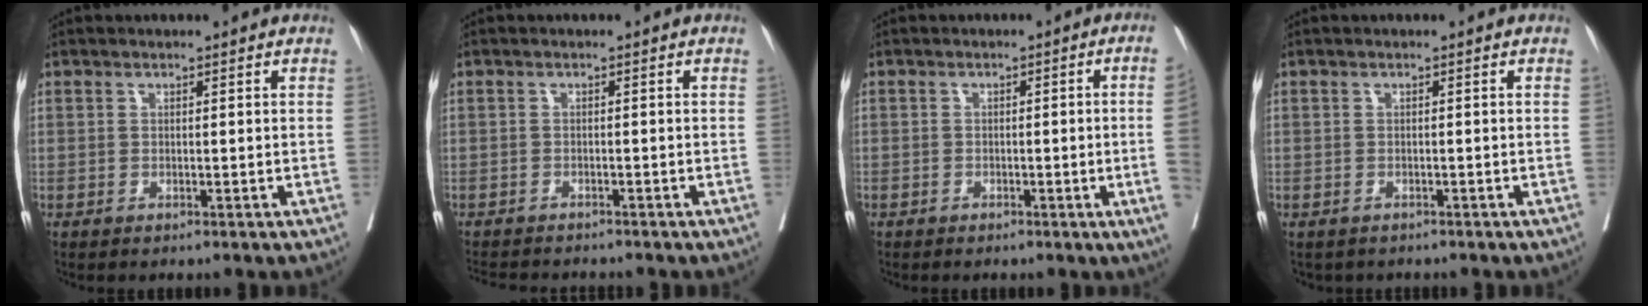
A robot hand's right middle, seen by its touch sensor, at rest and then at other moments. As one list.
[{"total": 6.4, "force": [-6.0, 1.2, 2.0], "torque": [-0.028, -0.007, -0.088]}, {"total": 4.5, "force": [-1.0, -0.9, 4.3], "torque": [-0.050, 0.000, -0.013]}, {"total": 2.0, "force": [-1.7, 1.1, 0.2], "torque": [-0.012, -0.002, -0.022]}]